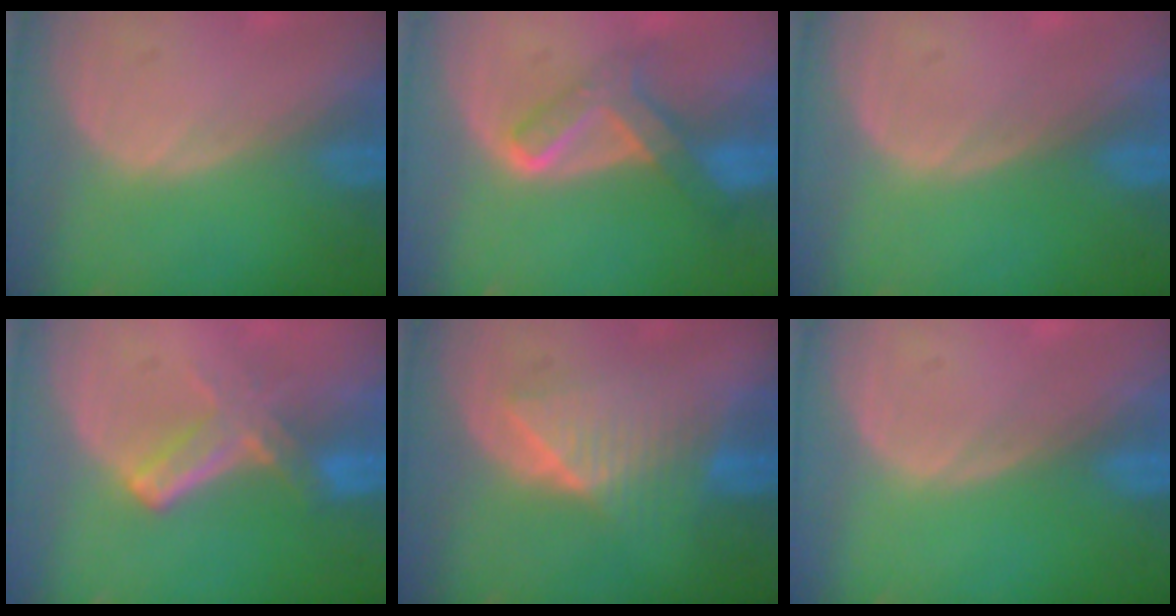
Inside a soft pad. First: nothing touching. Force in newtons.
{"total": 5.9, "press": 5.7, "slide": 1.6}
{"total": 0.0}
{"total": 5.8, "press": 5.4, "slide": 2.1}
{"total": 6.5, "press": 6.4, "slide": 0.9}
{"total": 0.0}